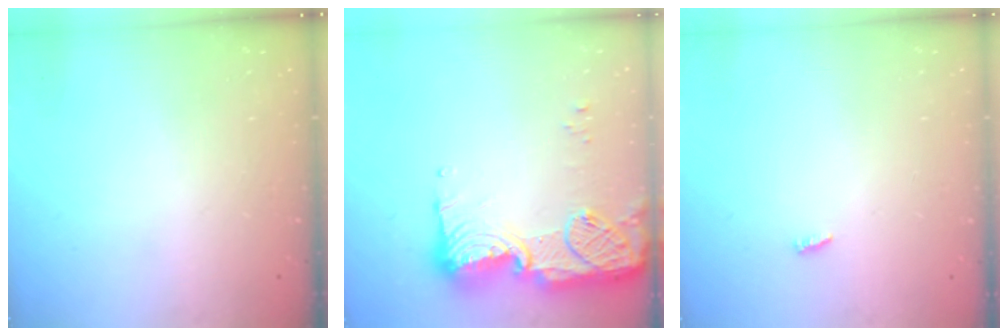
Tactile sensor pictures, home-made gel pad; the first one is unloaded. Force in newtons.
{"total": 21.0, "press": 20.1, "slide": 6.1}
{"total": 2.8, "press": 2.7, "slide": 0.3}